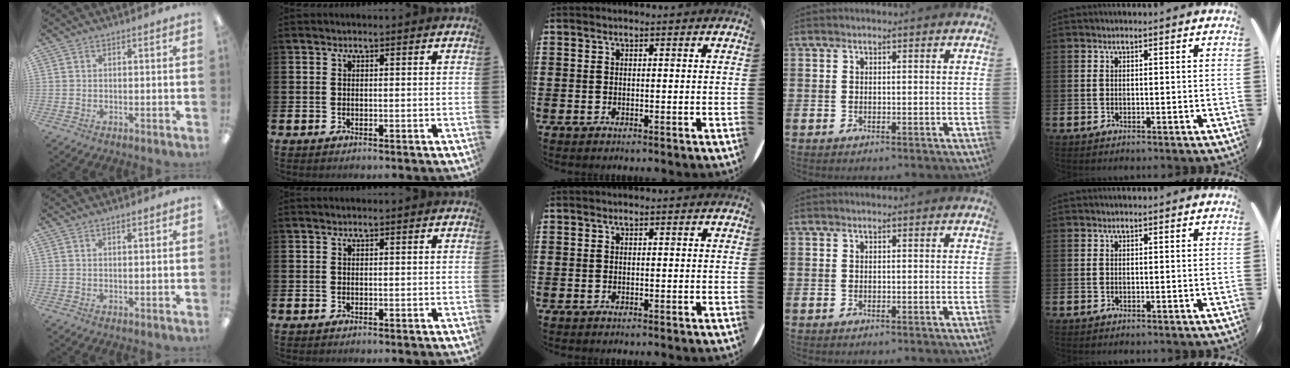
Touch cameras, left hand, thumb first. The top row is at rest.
{"thumb": {"total": 1.2, "force": [1.1, 0.2, 0.6], "torque": [-0.013, -0.001, 0.019]}}